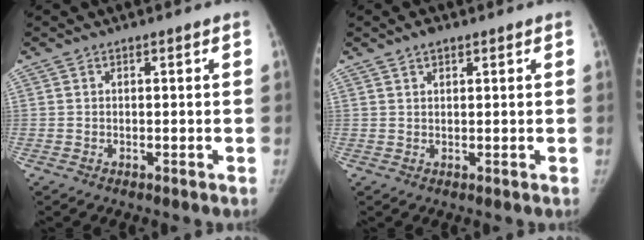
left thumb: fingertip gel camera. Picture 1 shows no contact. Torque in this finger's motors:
{"motor_torque": [-0.26, 0.01, -0.38, -0.05, 0.00]}